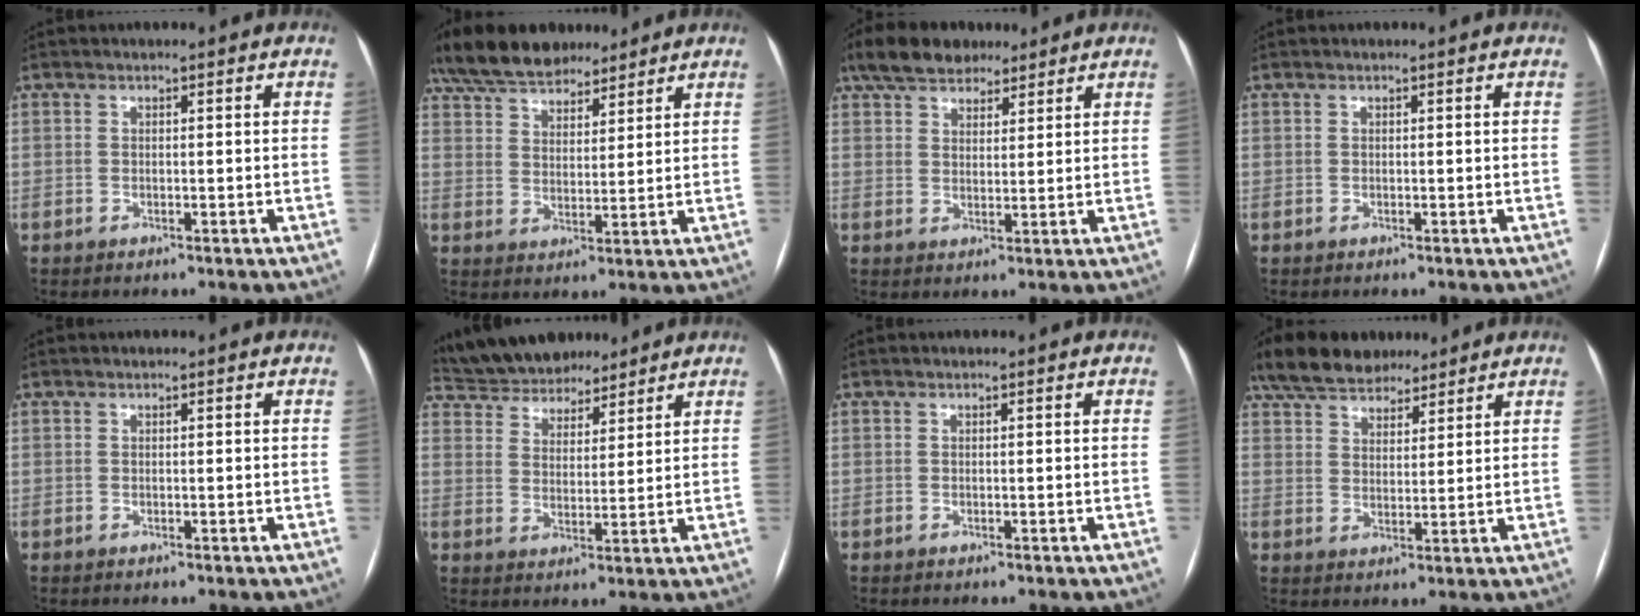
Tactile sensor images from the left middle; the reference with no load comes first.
{"total": 14.2, "force": [11.6, 5.5, 6.2], "torque": [-0.118, 0.038, 0.200]}
{"total": 9.3, "force": [7.1, 4.5, 4.0], "torque": [-0.068, 0.033, 0.123]}
{"total": 0.0}
{"total": 0.0}
{"total": 12.3, "force": [11.0, 4.5, 3.3], "torque": [-0.056, 0.030, 0.187]}
{"total": 0.0}
{"total": 11.0, "force": [8.6, 4.9, 4.6], "torque": [-0.080, 0.039, 0.149]}